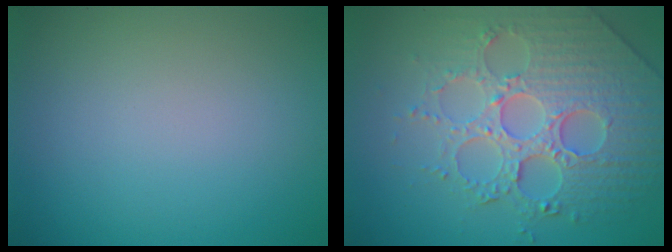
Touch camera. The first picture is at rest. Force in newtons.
{"total": 6.8, "press": 5.8, "slide": 3.6}